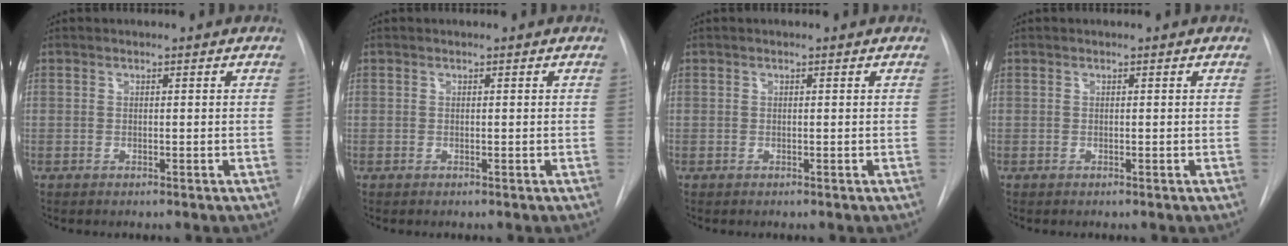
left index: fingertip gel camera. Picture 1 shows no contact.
{"total": 0.0}
{"total": 0.0}
{"total": 0.0}